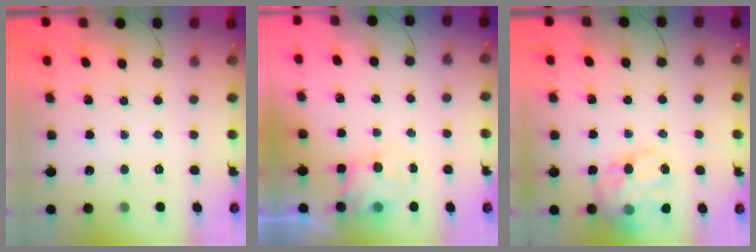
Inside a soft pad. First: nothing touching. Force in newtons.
{"total": 3.3, "press": 3.2, "slide": 0.9}
{"total": 17.3, "press": 16.9, "slide": 3.9}